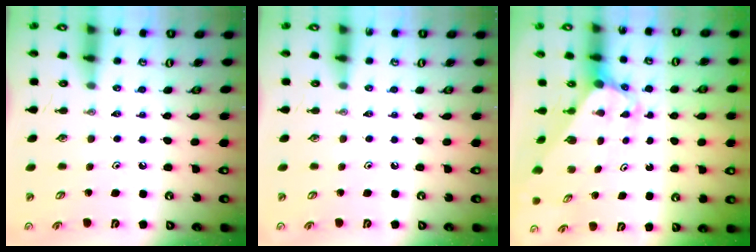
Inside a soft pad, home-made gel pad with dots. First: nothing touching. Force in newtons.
{"total": 0.0}
{"total": 3.2, "press": 3.2, "slide": 0.2}